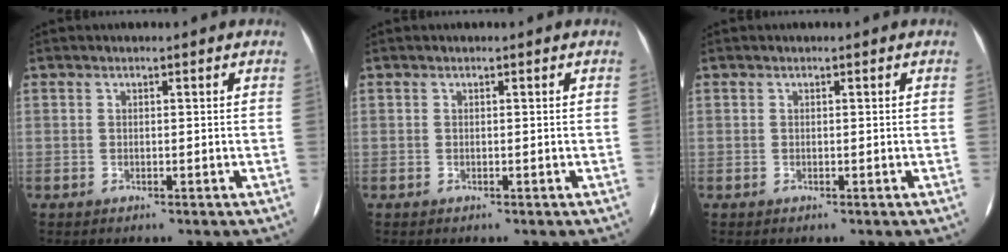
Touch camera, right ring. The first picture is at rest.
{"total": 0.0}
{"total": 0.0}